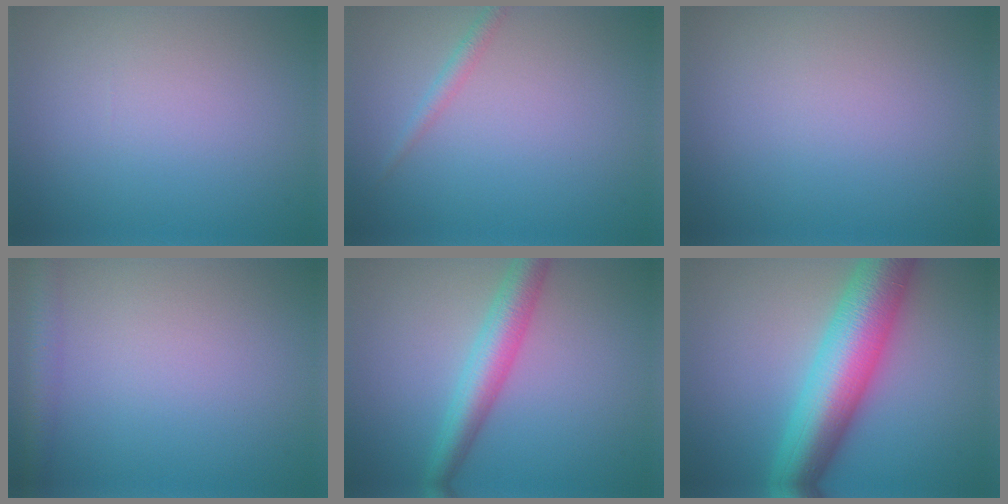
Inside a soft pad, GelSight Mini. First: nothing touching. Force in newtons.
{"total": 1.2, "press": 1.2, "slide": 0.1}
{"total": 0.0}
{"total": 2.6, "press": 2.6, "slide": 0.1}
{"total": 4.4, "press": 4.4, "slide": 0.1}
{"total": 10.1, "press": 10.1, "slide": 0.2}